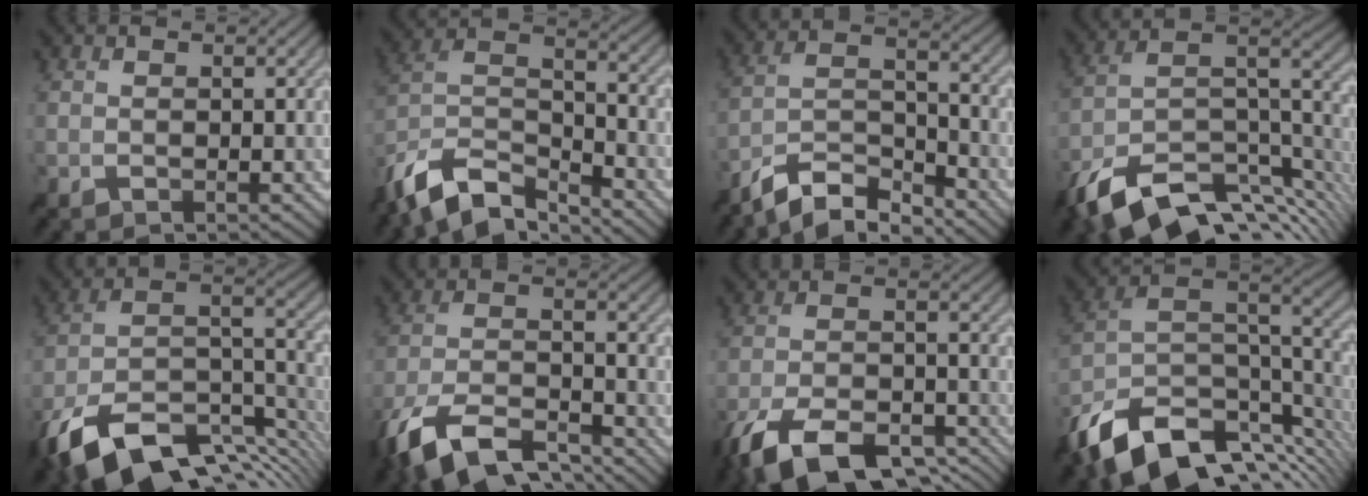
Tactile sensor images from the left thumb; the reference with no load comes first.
{"total": 12.5, "force": [-9.3, 5.2, 6.5], "torque": [-0.154, 0.005, -0.178]}
{"total": 9.3, "force": [-7.8, 2.4, 4.5], "torque": [-0.087, 0.011, -0.155]}
{"total": 13.2, "force": [-8.3, 5.3, 8.9], "torque": [-0.189, -0.006, -0.137]}
{"total": 15.1, "force": [-9.2, 6.3, 10.1], "torque": [-0.224, -0.016, -0.156]}
{"total": 13.3, "force": [-9.6, 5.0, 7.7], "torque": [-0.177, -0.008, -0.185]}
{"total": 13.3, "force": [-9.3, 5.2, 8.0], "torque": [-0.173, -0.011, -0.162]}
{"total": 13.9, "force": [-7.2, 7.1, 9.5], "torque": [-0.218, -0.014, -0.116]}